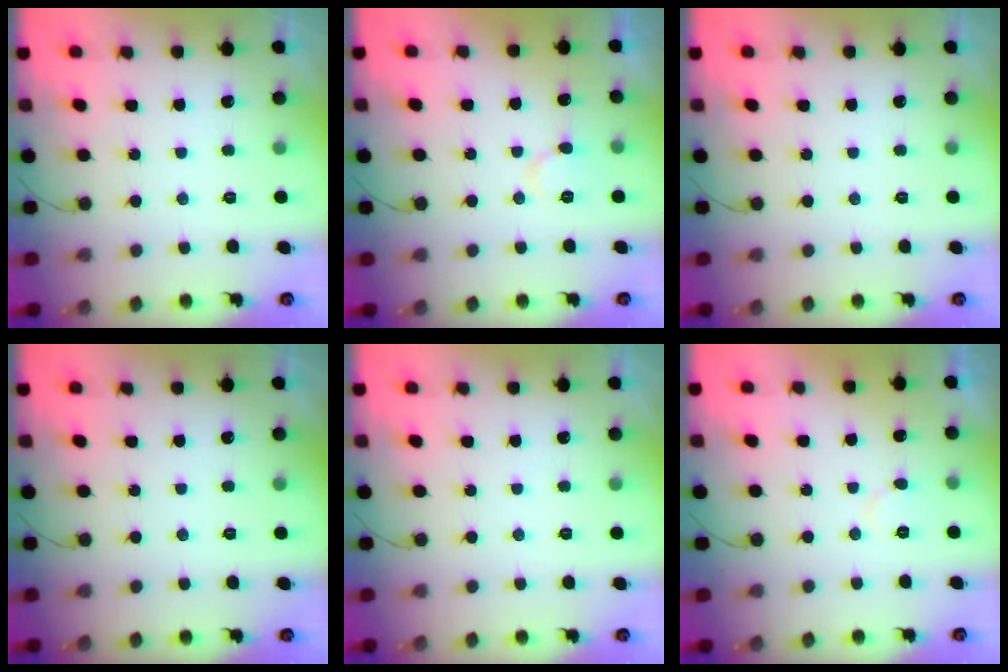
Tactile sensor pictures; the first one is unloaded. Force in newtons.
{"total": 7.7, "press": 7.7, "slide": 0.7}
{"total": 0.0}
{"total": 0.0}
{"total": 0.0}
{"total": 3.5, "press": 3.5, "slide": 0.4}